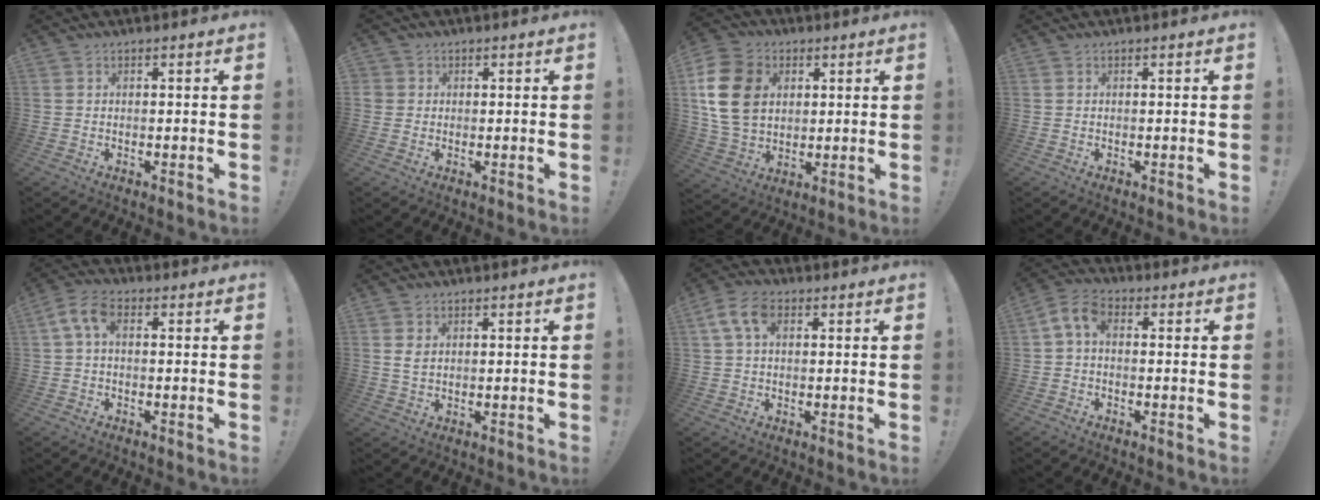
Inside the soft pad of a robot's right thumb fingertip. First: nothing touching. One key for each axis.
{"total": 1.8, "fx": 0.2, "fy": 1.7, "fz": 0.3, "tx": -0.009, "ty": 0.004, "tz": 0.005}
{"total": 16.9, "fx": 3.9, "fy": 12.9, "fz": 10.2, "tx": -0.182, "ty": -0.006, "tz": 0.080}
{"total": 0.0}
{"total": 6.0, "fx": 1.0, "fy": 3.1, "fz": 5.0, "tx": -0.106, "ty": 0.008, "tz": 0.023}
{"total": 2.6, "fx": 1.0, "fy": 1.6, "fz": 1.8, "tx": -0.024, "ty": -0.003, "tz": 0.018}
{"total": 7.4, "fx": 2.2, "fy": 4.5, "fz": 5.5, "tx": -0.111, "ty": 0.010, "tz": 0.044}
{"total": 5.8, "fx": 0.5, "fy": 3.5, "fz": 4.7, "tx": -0.106, "ty": 0.003, "tz": 0.014}